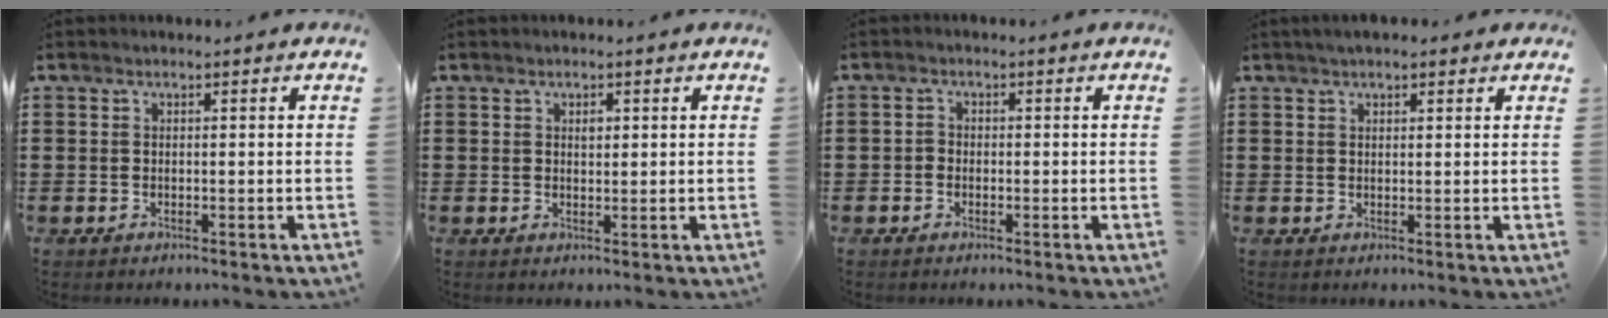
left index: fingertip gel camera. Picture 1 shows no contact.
{"total": 1.1, "force": [0.5, 0.7, 0.7], "torque": [-0.008, 0.001, 0.008]}
{"total": 1.2, "force": [-0.7, 0.9, 0.5], "torque": [-0.012, 0.002, -0.014]}
{"total": 2.0, "force": [1.5, 0.7, 1.1], "torque": [-0.023, 0.007, 0.028]}